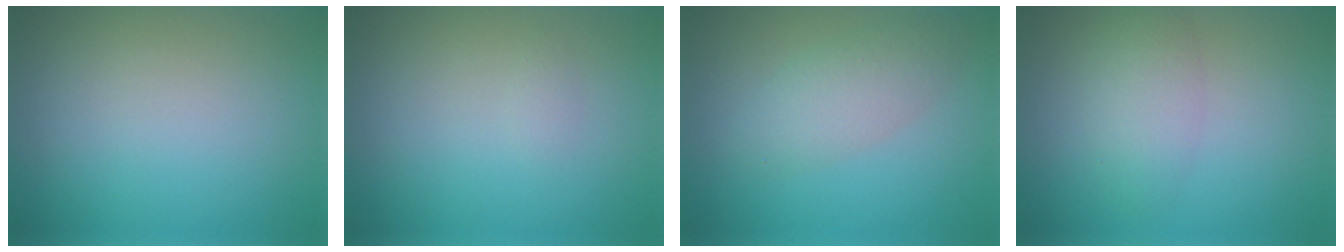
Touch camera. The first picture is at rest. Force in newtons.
{"total": 0.5, "press": 0.5, "slide": 0.1}
{"total": 2.9, "press": 2.9, "slide": 0.1}
{"total": 2.7, "press": 2.7, "slide": 0.1}